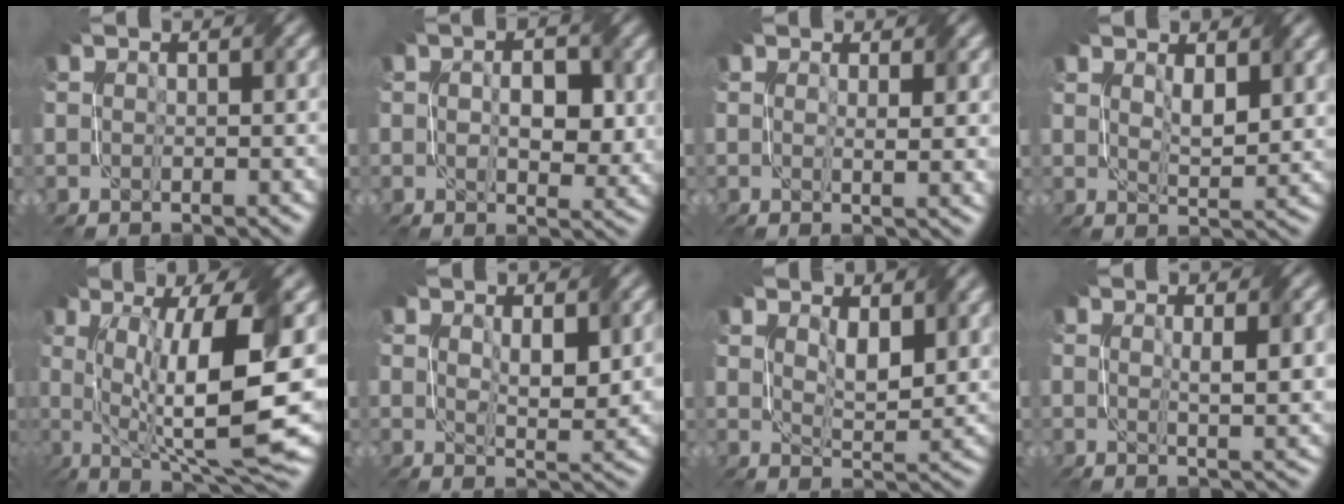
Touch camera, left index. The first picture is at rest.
{"total": 4.5, "force": [0.2, 2.5, 3.8], "torque": [-0.063, -0.005, 0.007]}
{"total": 2.3, "force": [0.9, 0.5, 2.0], "torque": [-0.031, -0.004, 0.014]}
{"total": 2.8, "force": [1.4, 1.0, 2.2], "torque": [-0.045, -0.005, 0.031]}
{"total": 13.4, "force": [0.5, 3.4, 12.9], "torque": [-0.200, -0.002, 0.013]}
{"total": 3.4, "force": [1.1, 1.1, 3.0], "torque": [-0.063, -0.008, 0.026]}
{"total": 4.1, "force": [2.2, 1.7, 3.1], "torque": [-0.063, -0.009, 0.043]}
{"total": 3.4, "force": [0.8, 0.6, 3.2], "torque": [-0.046, -0.002, 0.015]}